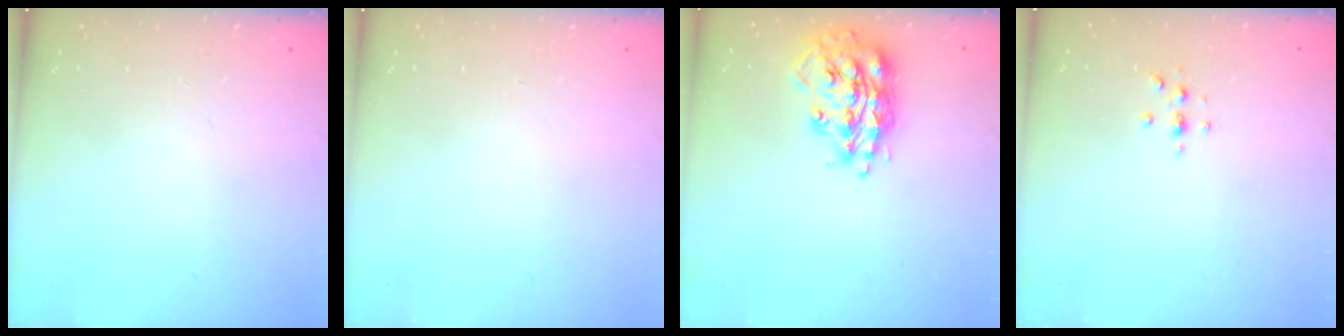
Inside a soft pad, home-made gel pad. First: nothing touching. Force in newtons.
{"total": 0.0}
{"total": 17.4, "press": 17.4, "slide": 1.1}
{"total": 2.3, "press": 2.3, "slide": 0.2}